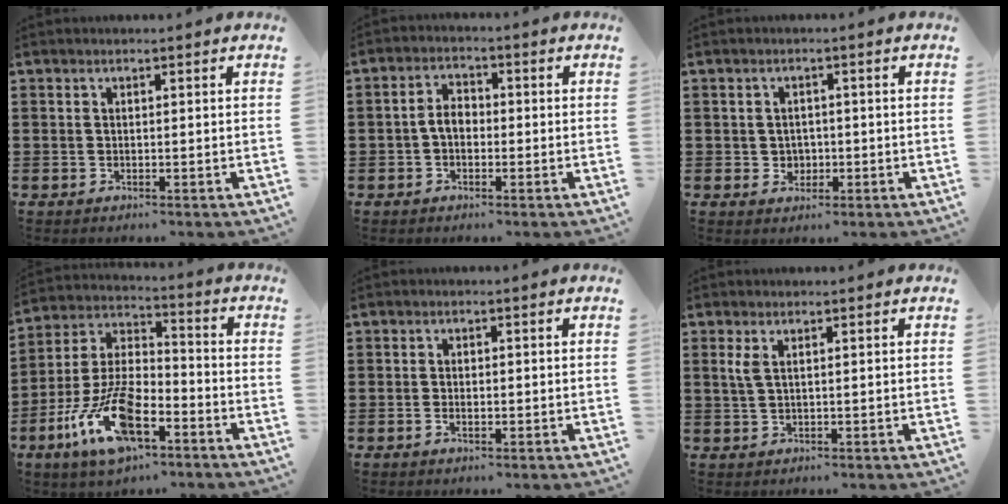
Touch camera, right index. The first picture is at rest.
{"total": 3.4, "force": [-0.8, 2.1, 2.5], "torque": [-0.064, 0.000, -0.020]}
{"total": 2.0, "force": [-0.2, 2.0, 0.4], "torque": [-0.015, 0.010, -0.008]}
{"total": 14.0, "force": [-7.1, 6.2, 10.3], "torque": [-0.223, 0.011, -0.134]}
{"total": 1.3, "force": [-0.5, 0.6, 1.0], "torque": [-0.019, 0.002, -0.009]}
{"total": 1.8, "force": [0.7, 0.5, 1.6], "torque": [-0.032, 0.003, 0.011]}